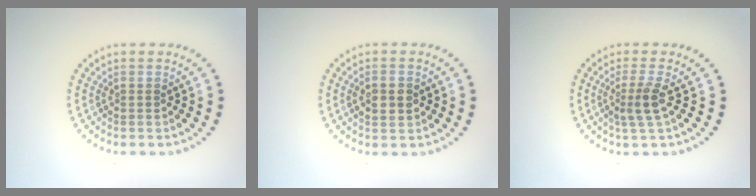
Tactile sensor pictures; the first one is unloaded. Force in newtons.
{"total": 2.8, "press": 2.8, "slide": 0.2}
{"total": 2.3, "press": 1.8, "slide": 1.5}